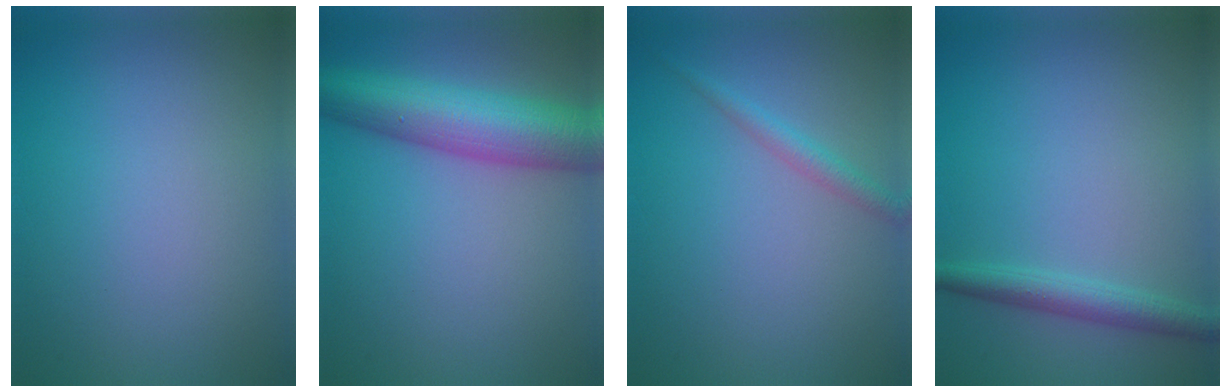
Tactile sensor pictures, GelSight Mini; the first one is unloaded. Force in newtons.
{"total": 8.9, "press": 8.9, "slide": 0.3}
{"total": 1.7, "press": 1.7, "slide": 0.1}
{"total": 2.5, "press": 2.5, "slide": 0.1}